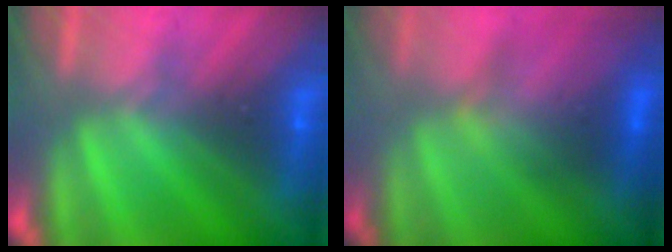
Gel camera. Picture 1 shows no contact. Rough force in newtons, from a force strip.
{"total": 3.6}